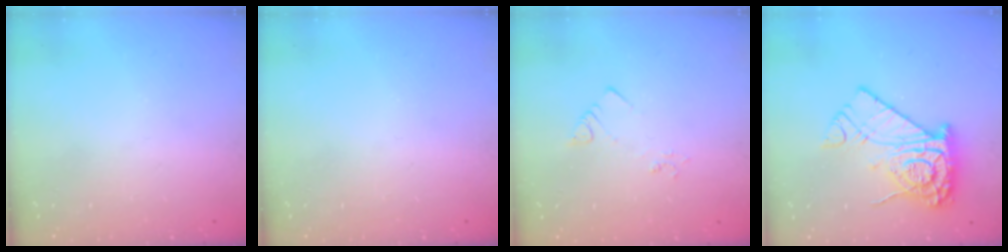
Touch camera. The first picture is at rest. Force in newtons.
{"total": 0.0}
{"total": 2.4, "press": 2.4, "slide": 0.4}
{"total": 16.5, "press": 16.4, "slide": 1.8}